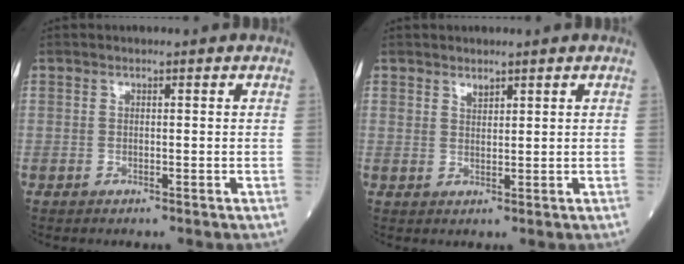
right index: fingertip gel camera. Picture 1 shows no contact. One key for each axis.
{"total": 1.4, "fx": 1.2, "fy": 0.5, "fz": 0.5, "tx": -0.010, "ty": -0.002, "tz": 0.025}